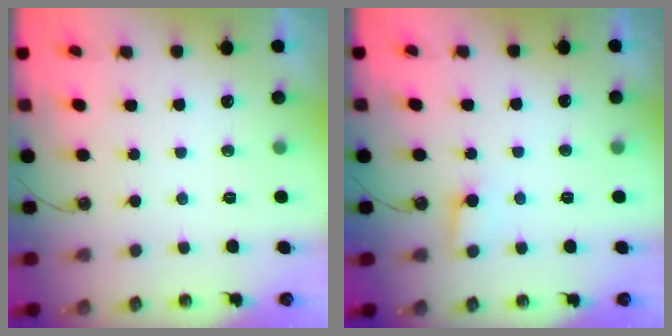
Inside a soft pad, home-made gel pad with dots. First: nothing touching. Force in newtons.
{"total": 5.8, "press": 5.8, "slide": 0.5}